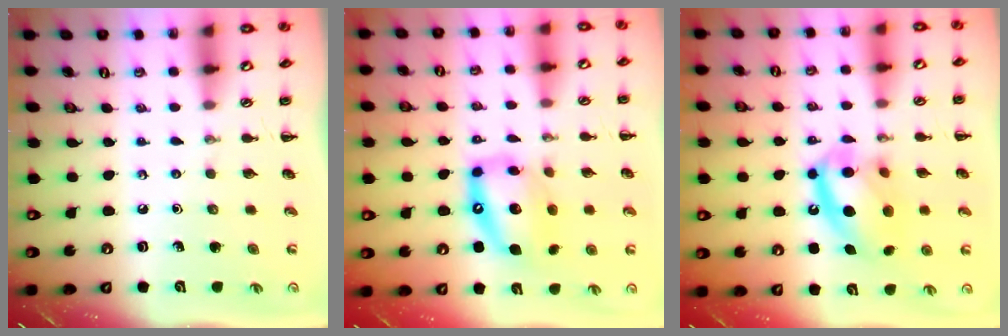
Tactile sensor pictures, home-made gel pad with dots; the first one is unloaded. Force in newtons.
{"total": 13.1, "press": 12.6, "slide": 3.4}
{"total": 16.3, "press": 16.1, "slide": 2.6}